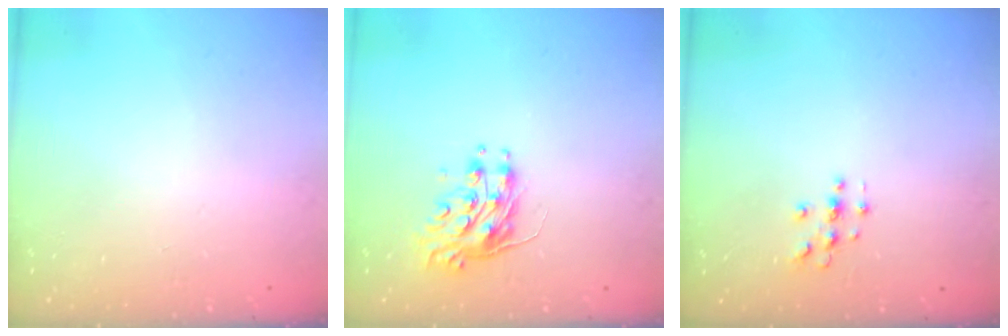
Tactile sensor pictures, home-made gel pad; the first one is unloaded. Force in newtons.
{"total": 8.7, "press": 8.7, "slide": 0.3}
{"total": 2.9, "press": 2.9, "slide": 0.3}